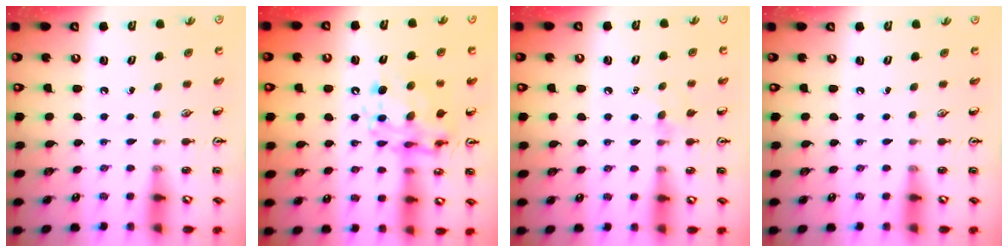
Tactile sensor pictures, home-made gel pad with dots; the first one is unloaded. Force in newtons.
{"total": 13.6, "press": 13.5, "slide": 1.4}
{"total": 5.6, "press": 5.5, "slide": 0.8}
{"total": 0.0}